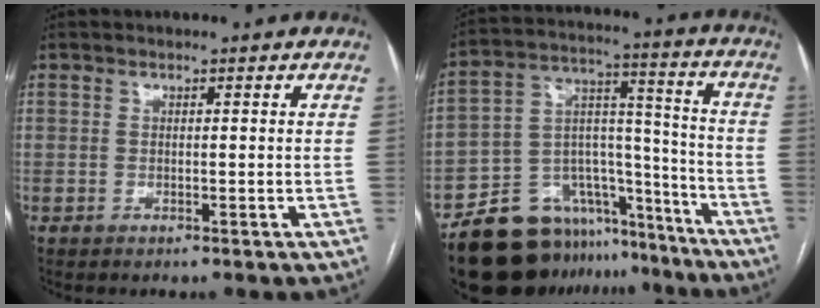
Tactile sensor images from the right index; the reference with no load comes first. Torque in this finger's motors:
{"motor_torque": [0.07, -0.50, -0.53, -0.21]}